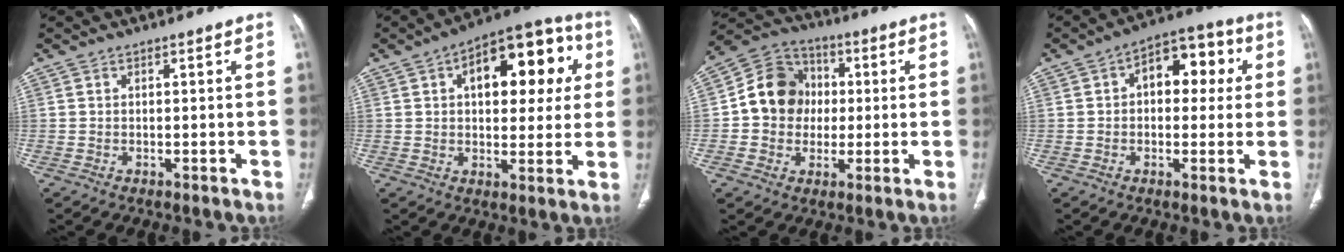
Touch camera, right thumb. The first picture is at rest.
{"total": 18.6, "force": [5.2, 9.9, 14.8], "torque": [-0.147, 0.022, 0.066]}
{"total": 12.3, "force": [0.4, 10.9, 5.6], "torque": [-0.063, 0.024, -0.003]}
{"total": 11.3, "force": [2.2, 7.0, 8.6], "torque": [-0.074, 0.029, 0.023]}